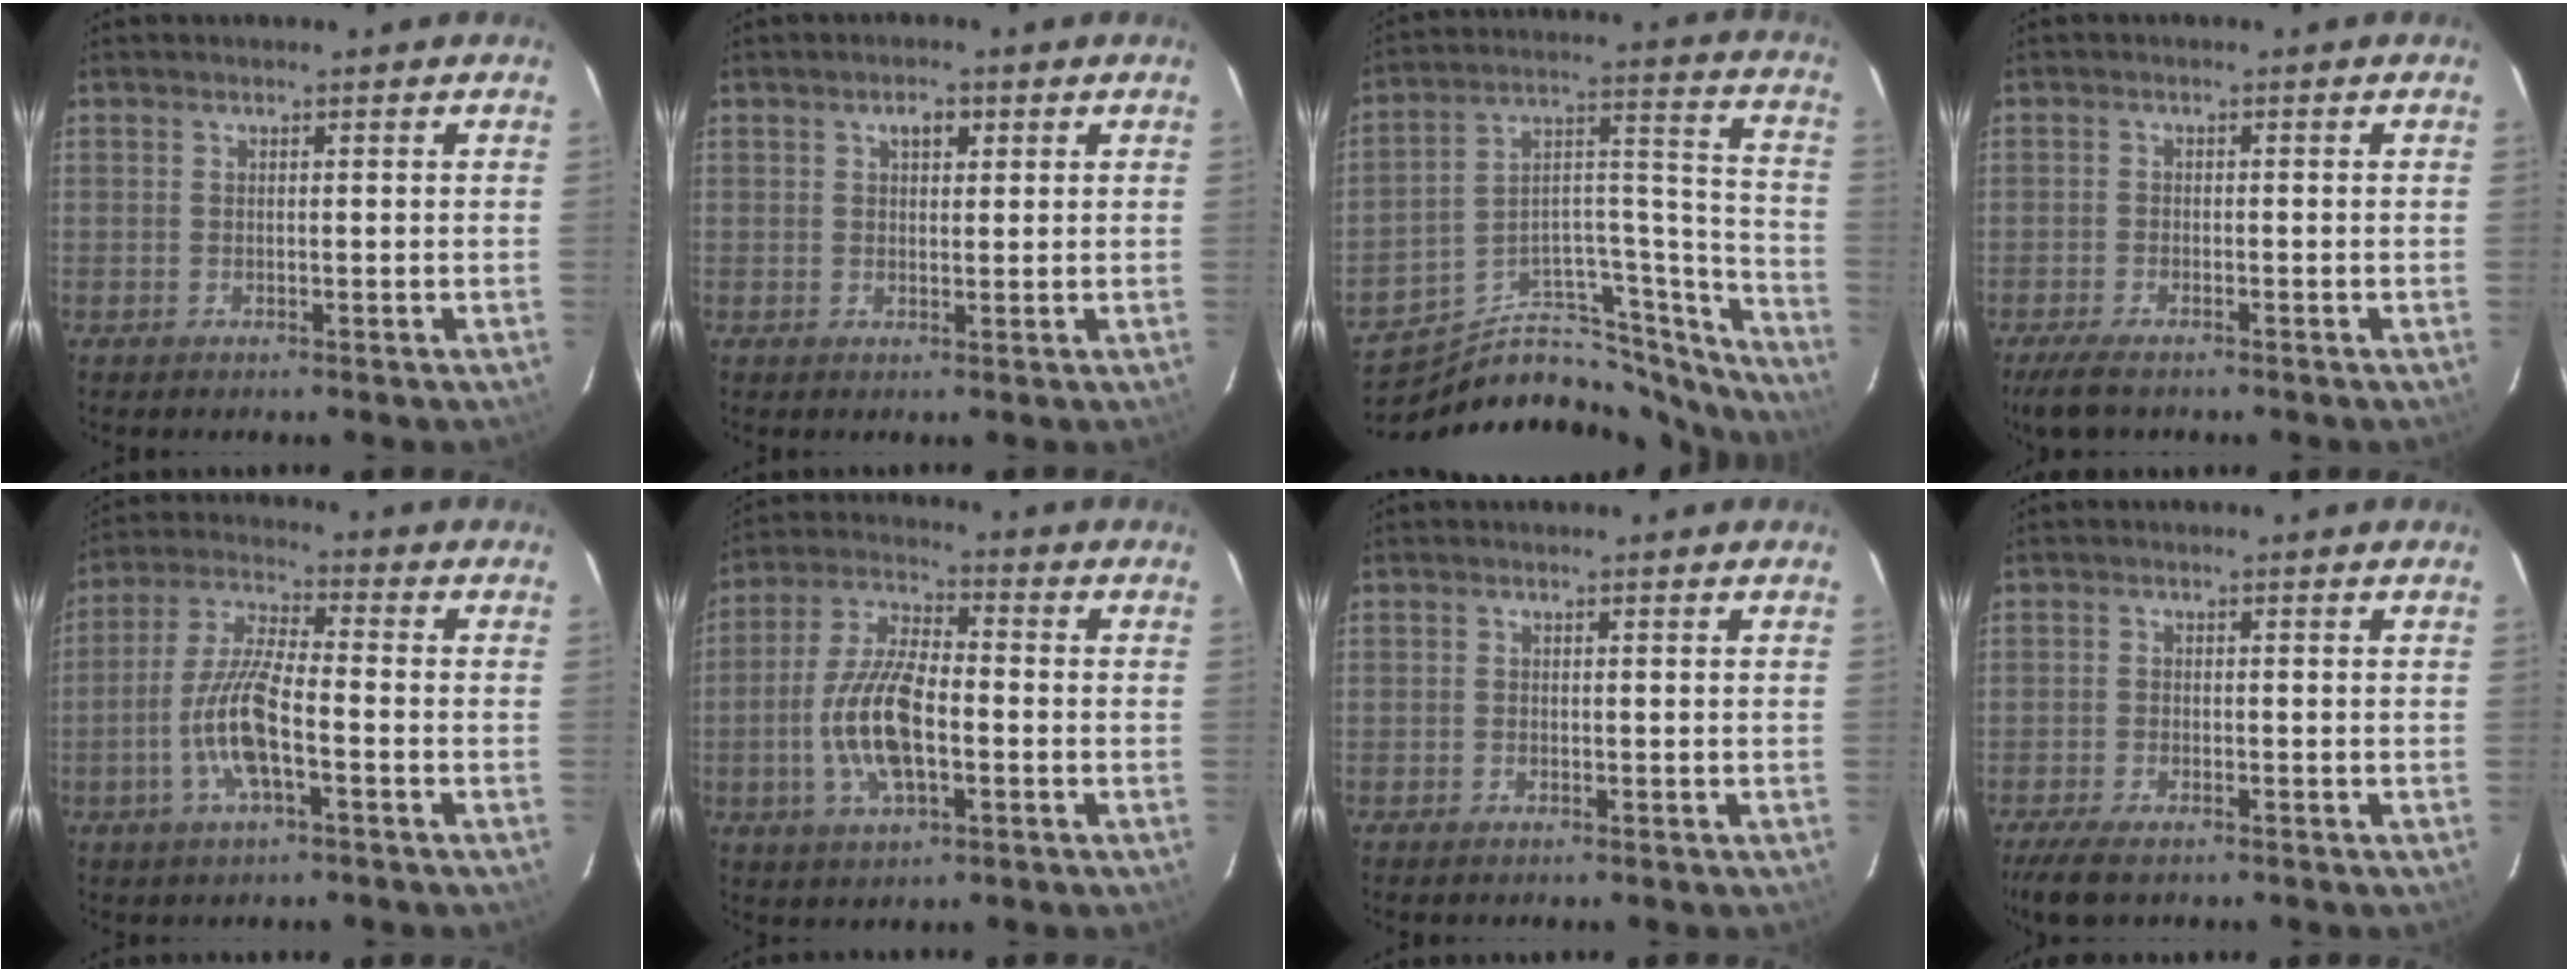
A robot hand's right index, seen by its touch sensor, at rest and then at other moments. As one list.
[{"total": 2.5, "force": [1.1, 1.6, 1.6], "torque": [-0.023, 0.009, 0.019]}, {"total": 23.1, "force": [-20.9, 7.4, 6.3], "torque": [-0.056, 0.082, -0.320]}, {"total": 5.3, "force": [-4.1, 1.5, 2.9], "torque": [-0.076, -0.019, -0.077]}, {"total": 10.4, "force": [-3.7, 2.3, 9.4], "torque": [-0.200, 0.001, -0.073]}, {"total": 12.6, "force": [-3.0, 5.0, 11.2], "torque": [-0.234, 0.002, -0.058]}, {"total": 0.6, "force": [-0.5, 0.3, 0.1], "torque": [-0.003, 0.001, -0.010]}, {"total": 6.0, "force": [-4.6, 2.0, 3.4], "torque": [-0.087, -0.021, -0.085]}]